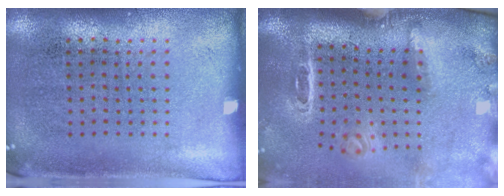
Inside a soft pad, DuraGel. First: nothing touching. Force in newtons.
{"total": 3.2, "press": 2.2, "slide": 2.4}